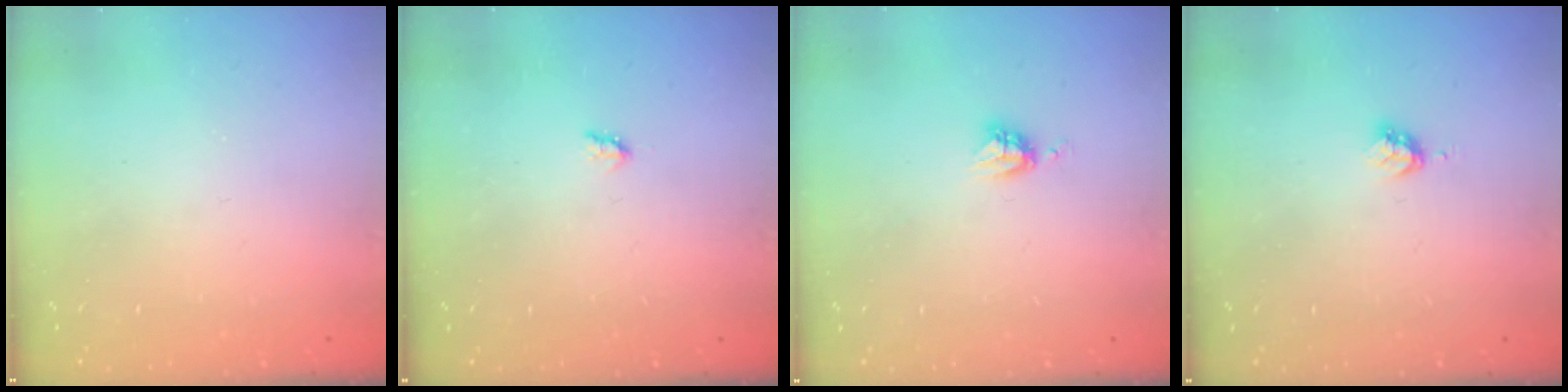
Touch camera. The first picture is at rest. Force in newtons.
{"total": 1.9, "press": 1.9, "slide": 0.3}
{"total": 3.8, "press": 3.8, "slide": 0.4}
{"total": 2.9, "press": 2.8, "slide": 0.4}